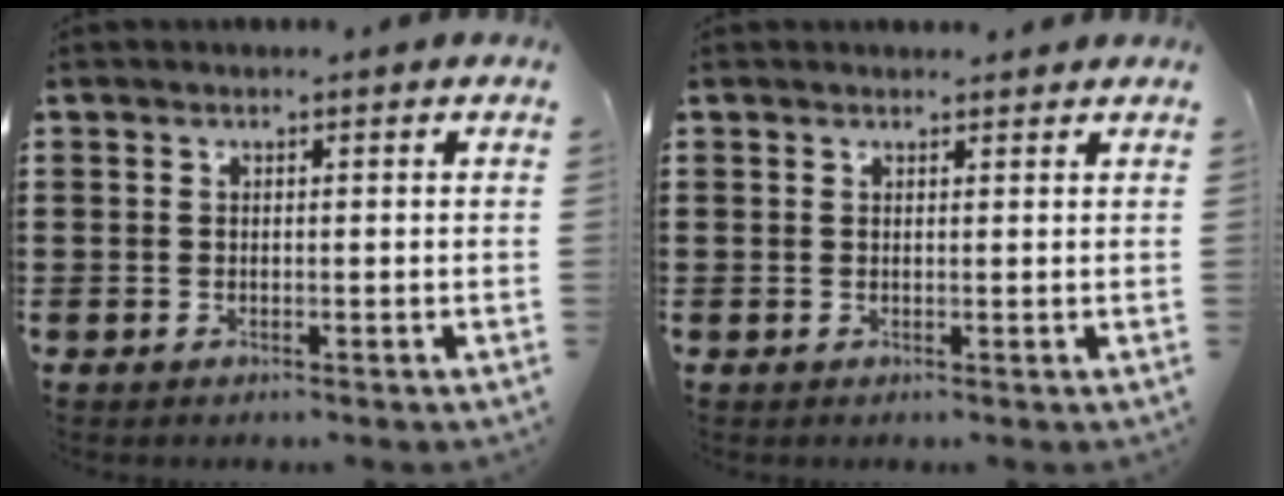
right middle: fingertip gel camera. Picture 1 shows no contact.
{"total": 0.7, "force": [0.7, 0.0, 0.1], "torque": [0.004, -0.004, 0.012]}